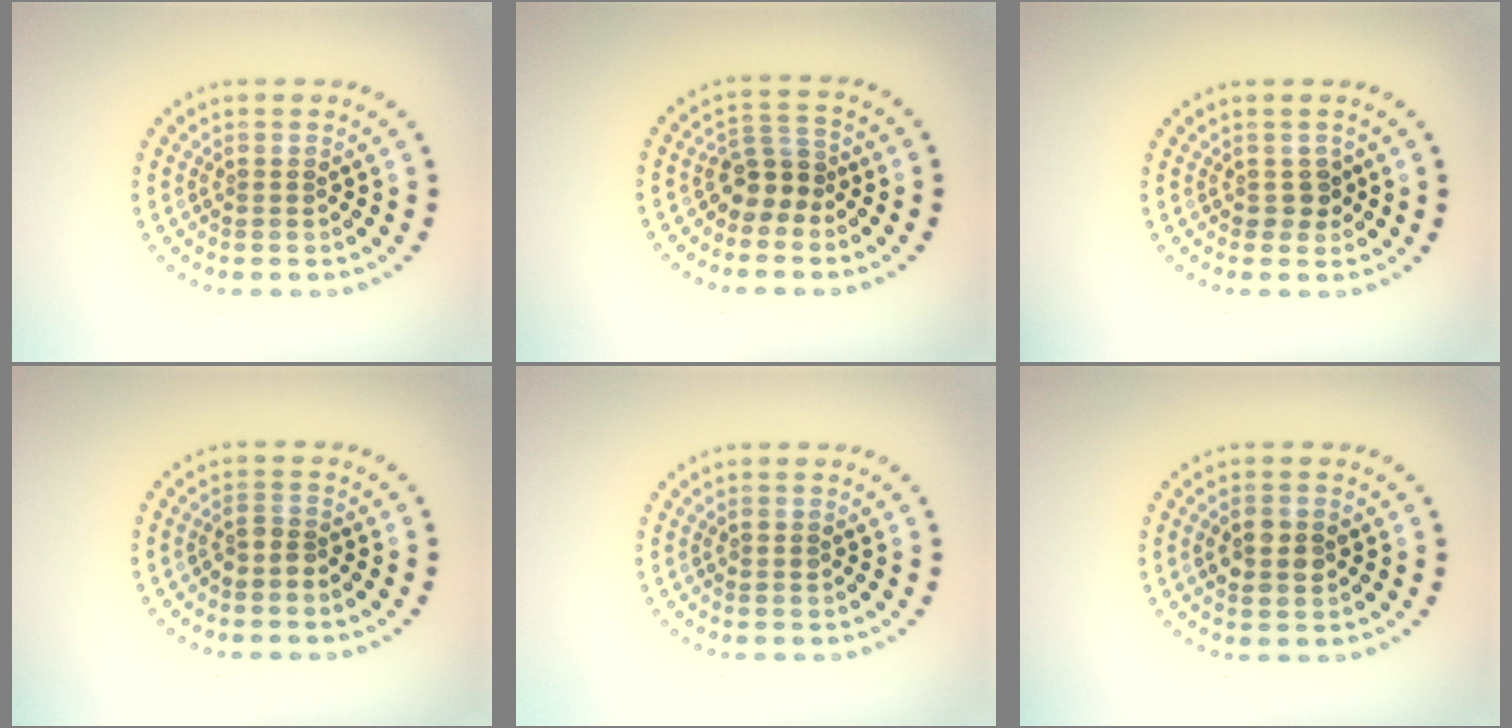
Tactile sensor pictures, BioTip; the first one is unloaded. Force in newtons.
{"total": 2.6, "press": 2.1, "slide": 1.5}
{"total": 1.3, "press": 1.2, "slide": 0.6}
{"total": 1.5, "press": 1.1, "slide": 0.9}
{"total": 0.5, "press": 0.5, "slide": 0.1}
{"total": 2.8, "press": 2.8, "slide": 0.1}